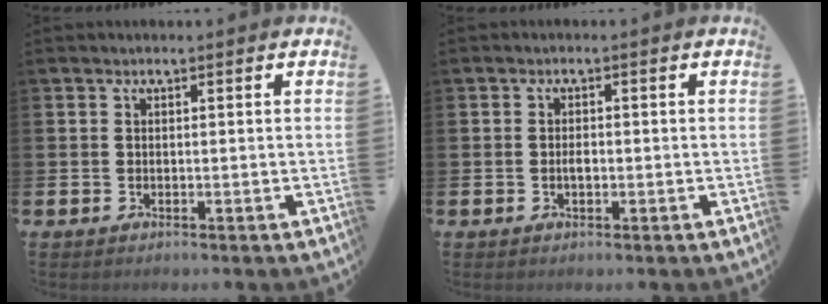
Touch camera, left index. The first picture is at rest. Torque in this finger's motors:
{"motor_torque": [0.34, 0.06, 0.00, 0.03]}